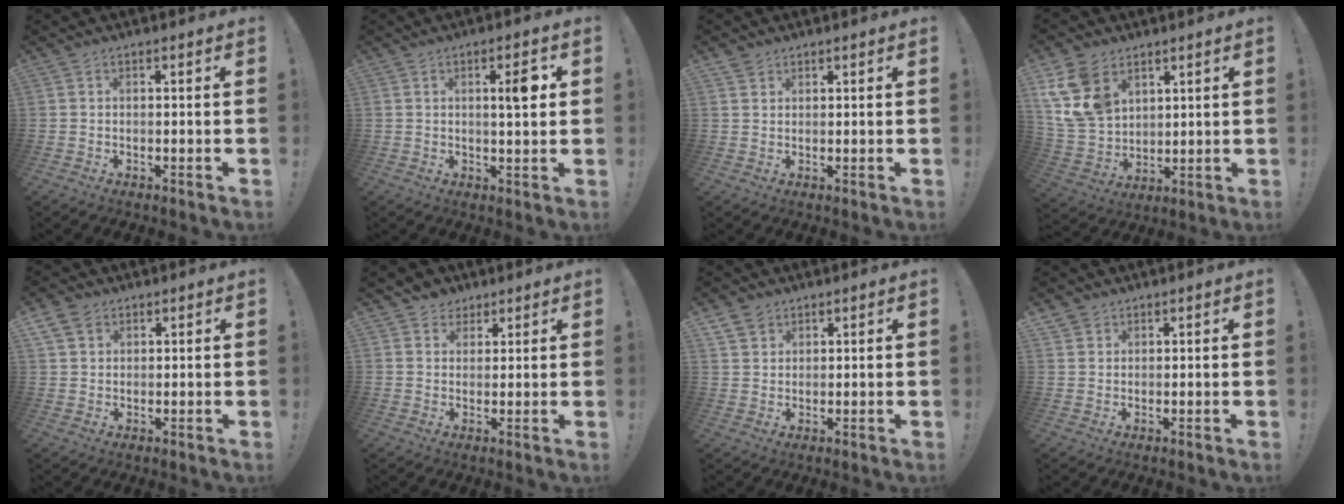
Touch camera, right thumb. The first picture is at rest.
{"total": 5.9, "force": [1.5, 1.1, 5.6], "torque": [-0.080, -0.009, 0.015]}
{"total": 2.0, "force": [1.6, 1.2, 0.0], "torque": [0.007, -0.011, 0.031]}
{"total": 14.2, "force": [7.6, 9.9, 6.7], "torque": [-0.134, -0.043, 0.153]}
{"total": 5.6, "force": [3.2, 4.1, 2.1], "torque": [-0.041, -0.005, 0.065]}
{"total": 4.4, "force": [2.4, 3.8, -0.1], "torque": [0.001, -0.016, 0.046]}
{"total": 4.4, "force": [3.2, 2.9, 0.6], "torque": [-0.016, -0.015, 0.063]}
{"total": 2.4, "force": [1.8, 1.6, -0.1], "torque": [-0.002, -0.008, 0.036]}